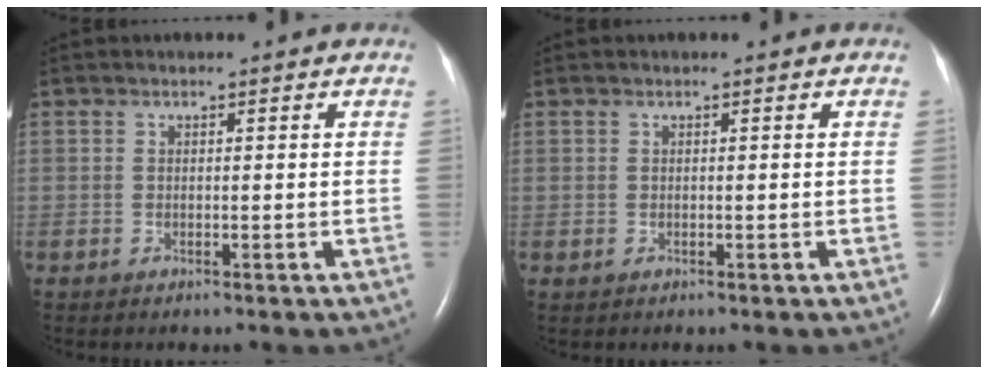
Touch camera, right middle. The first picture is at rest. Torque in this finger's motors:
{"motor_torque": [0.11, 0.02, 0.09, 0.02]}